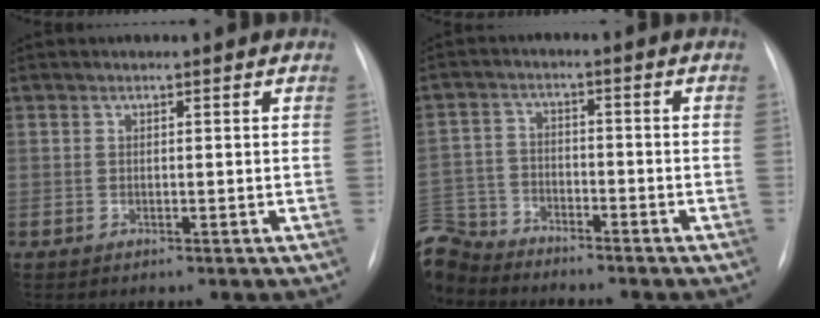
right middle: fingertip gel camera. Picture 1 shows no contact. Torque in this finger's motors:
{"motor_torque": [0.99, -1.14, 1.05, 0.01]}